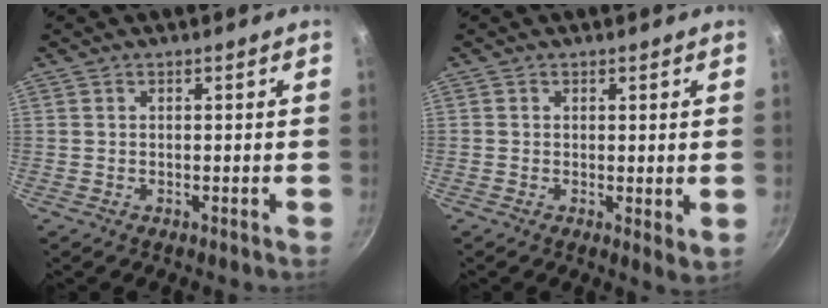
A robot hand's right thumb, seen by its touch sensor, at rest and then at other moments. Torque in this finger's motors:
{"motor_torque": [-0.37, 0.14, -0.17, -0.17, 0.02]}